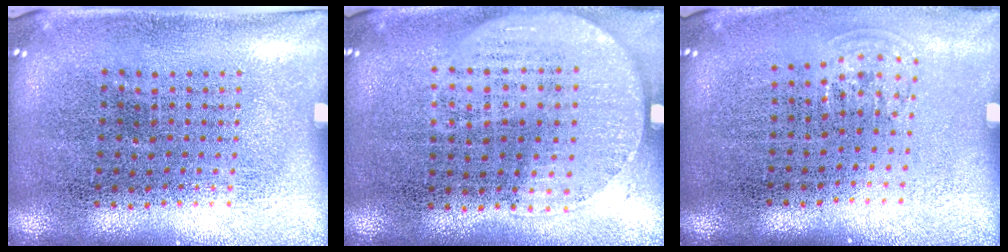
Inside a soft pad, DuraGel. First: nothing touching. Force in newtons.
{"total": 0.6, "press": 0.4, "slide": 0.5}
{"total": 0.7, "press": 0.5, "slide": 0.4}